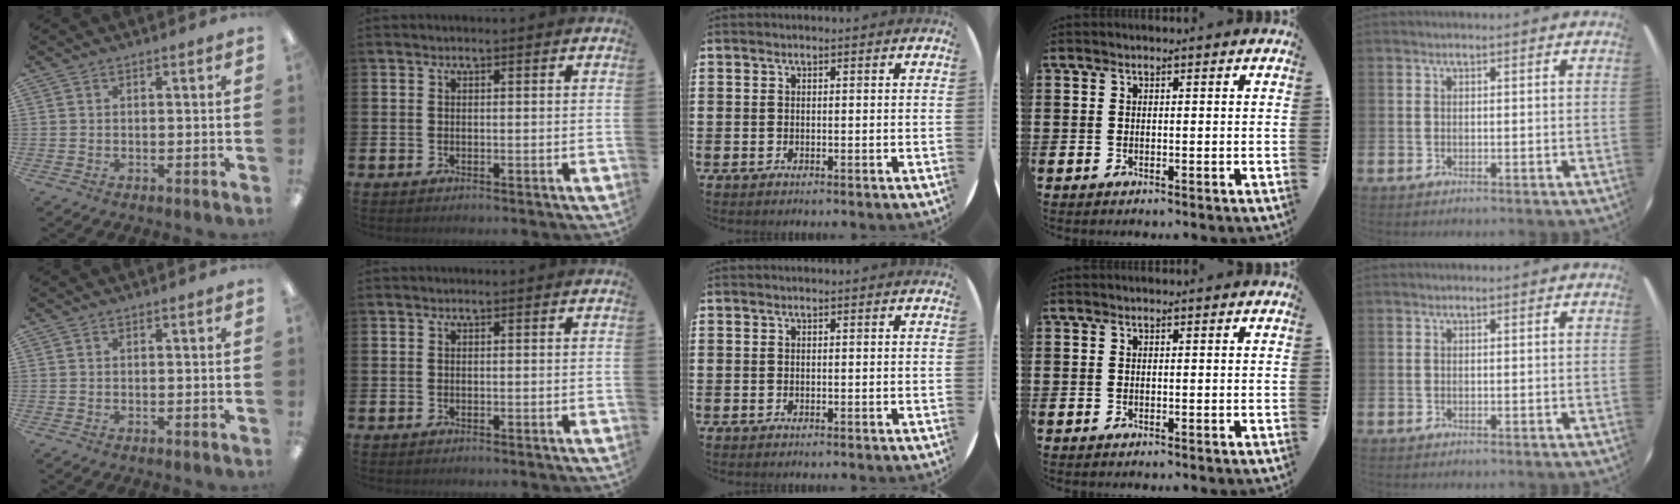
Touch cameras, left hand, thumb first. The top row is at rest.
{}